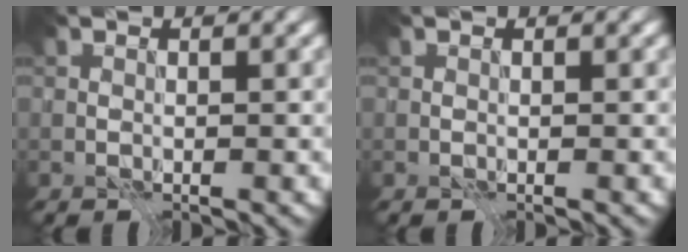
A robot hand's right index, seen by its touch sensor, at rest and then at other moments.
{"total": 0.0}